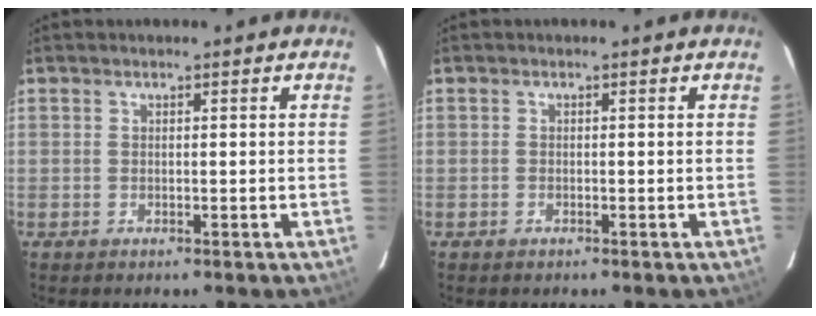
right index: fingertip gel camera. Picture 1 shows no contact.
{"total": 0.6, "force": [-0.5, 0.4, 0.1], "torque": [-0.002, 0.002, -0.010]}